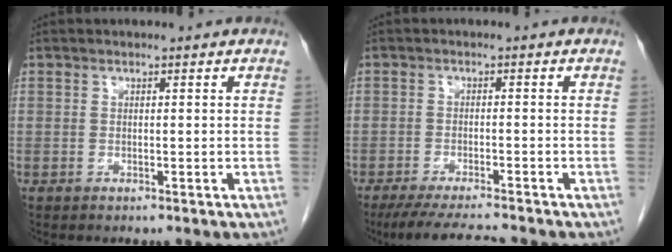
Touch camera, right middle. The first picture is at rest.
{"total": 7.5, "force": [-6.9, -0.2, 3.2], "torque": [-0.049, -0.016, -0.112]}